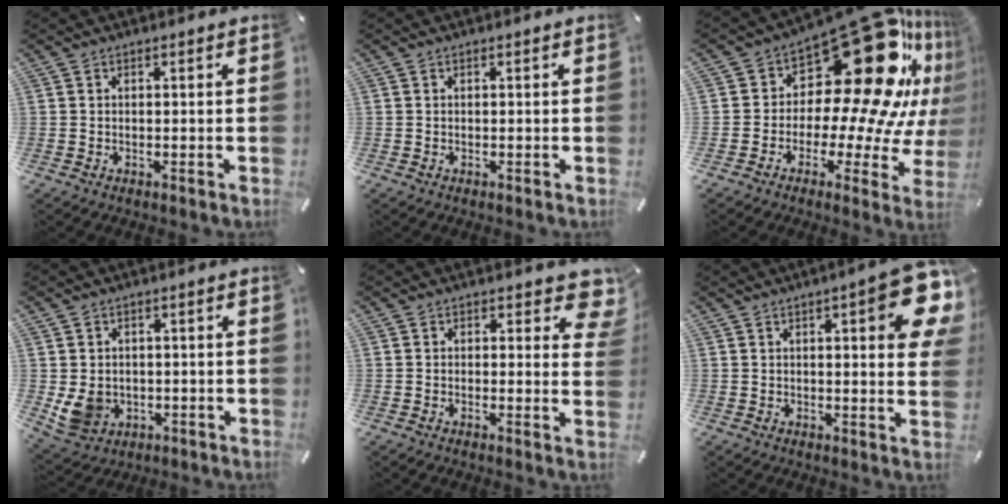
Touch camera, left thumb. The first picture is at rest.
{"total": 0.0}
{"total": 30.5, "force": [12.3, 15.2, 23.4], "torque": [-0.311, -0.124, 0.221]}
{"total": 6.7, "force": [-0.1, 6.1, 2.7], "torque": [-0.081, 0.000, -0.001]}
{"total": 5.4, "force": [2.8, 3.1, 3.4], "torque": [-0.016, -0.020, 0.041]}
{"total": 13.5, "force": [5.6, 3.4, 11.8], "torque": [-0.147, -0.032, 0.085]}